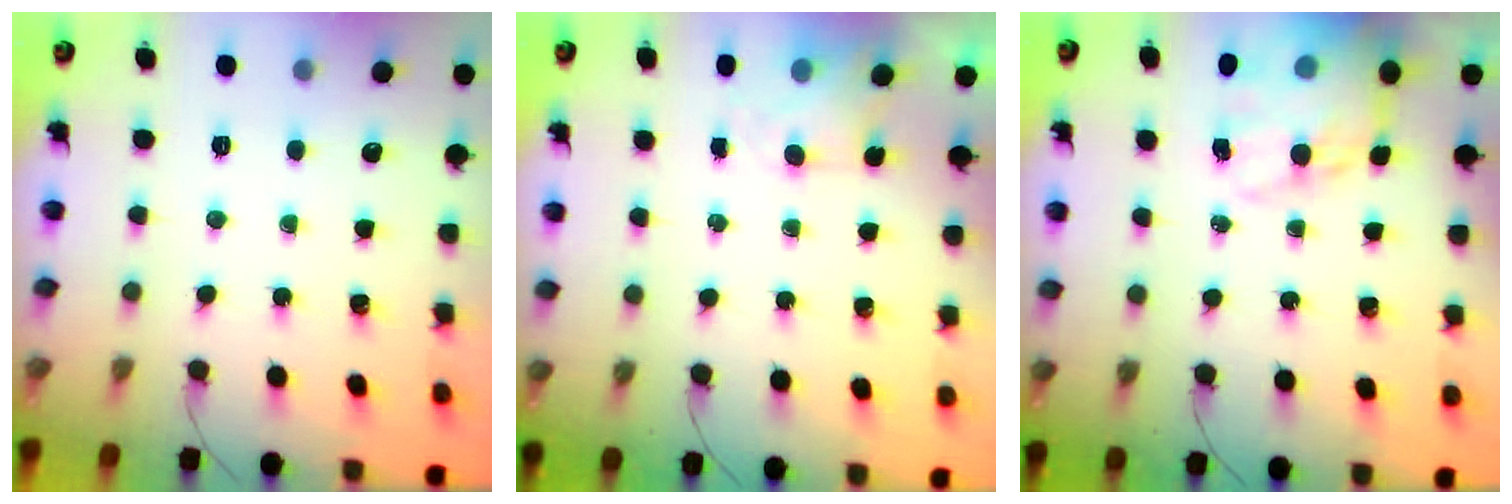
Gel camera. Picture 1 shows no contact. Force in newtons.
{"total": 3.8, "press": 3.7, "slide": 1.1}
{"total": 18.0, "press": 17.5, "slide": 4.0}